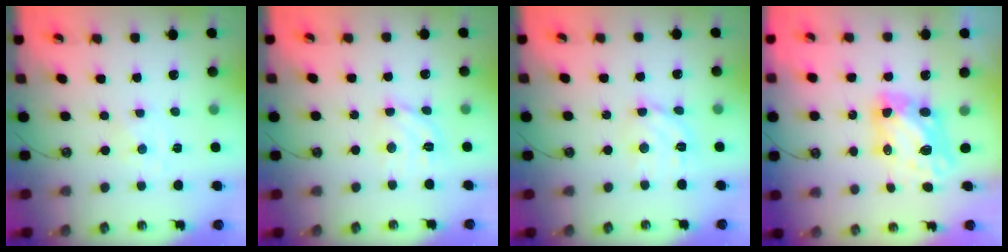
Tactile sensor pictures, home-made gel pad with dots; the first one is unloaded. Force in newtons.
{"total": 10.9, "press": 10.8, "slide": 1.4}
{"total": 10.6, "press": 10.5, "slide": 1.5}
{"total": 8.1, "press": 8.1, "slide": 0.7}